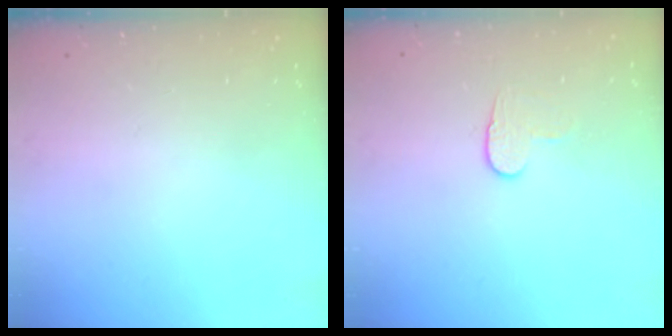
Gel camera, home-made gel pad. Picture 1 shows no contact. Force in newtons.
{"total": 6.1, "press": 6.1, "slide": 0.5}